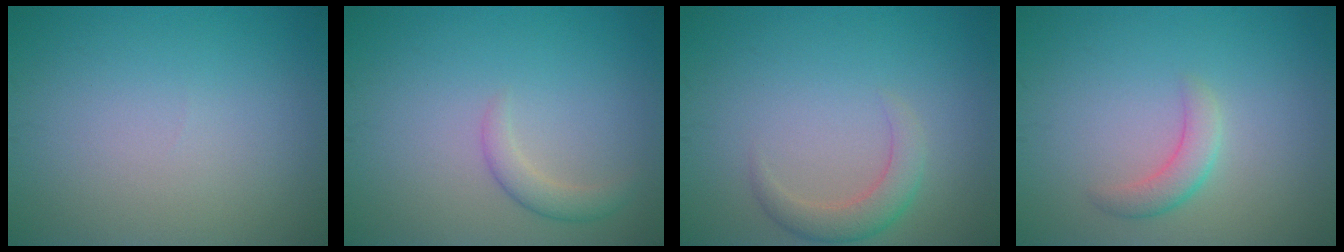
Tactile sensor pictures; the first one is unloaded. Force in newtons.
{"total": 1.8, "press": 1.8, "slide": 0.0}
{"total": 2.6, "press": 2.6, "slide": 0.1}
{"total": 2.1, "press": 2.1, "slide": 0.2}